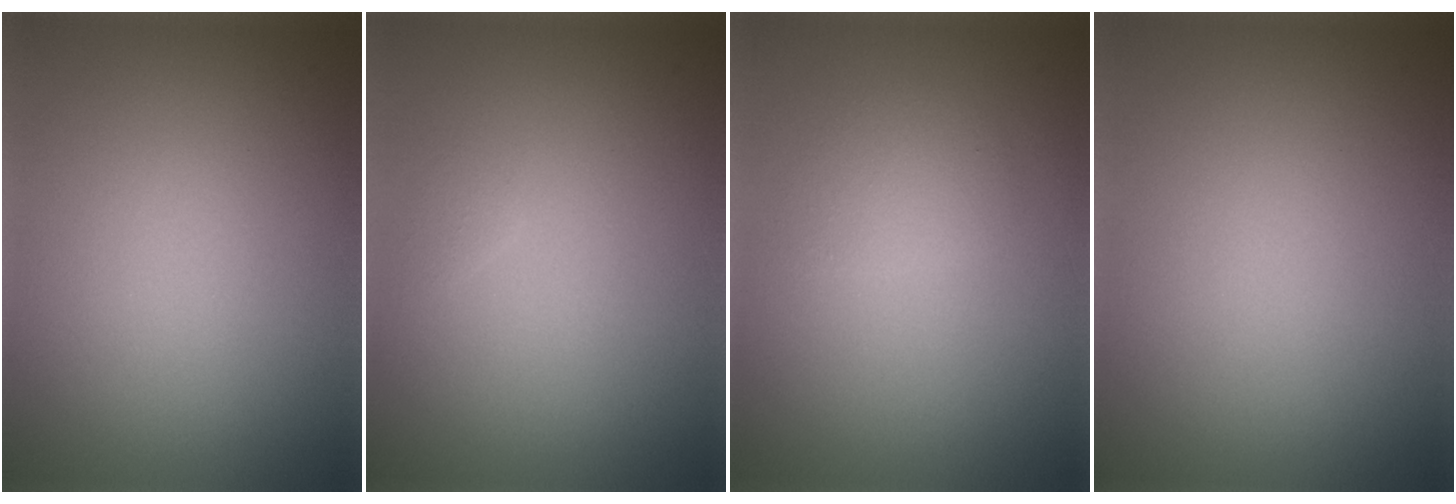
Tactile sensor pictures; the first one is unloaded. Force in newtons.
{"total": 0.6, "press": 0.6, "slide": 0.0}
{"total": 1.6, "press": 1.6, "slide": 0.1}
{"total": 0.0}